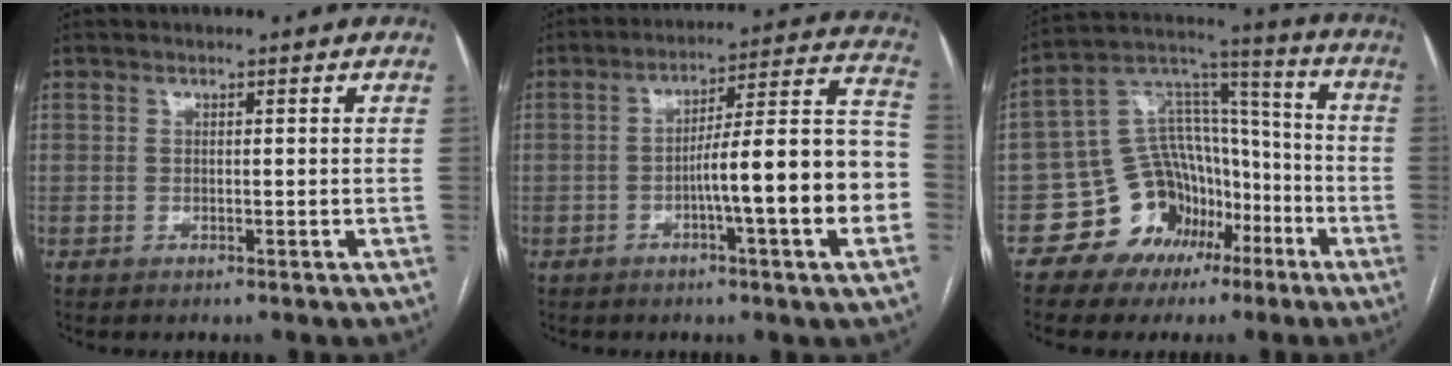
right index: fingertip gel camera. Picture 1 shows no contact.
{"total": 15.9, "force": [-3.8, 0.7, 15.4], "torque": [-0.209, 0.027, -0.055]}
{"total": 13.8, "force": [-6.6, 10.9, 5.3], "torque": [-0.085, 0.073, -0.103]}